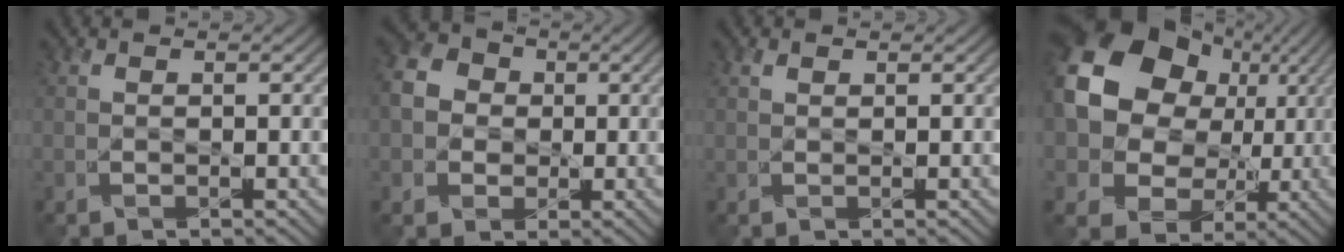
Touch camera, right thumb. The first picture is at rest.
{"total": 6.1, "force": [-0.2, 5.5, 2.8], "torque": [-0.082, -0.001, -0.013]}
{"total": 0.8, "force": [0.6, 0.4, 0.3], "torque": [-0.012, 0.000, 0.012]}
{"total": 17.9, "force": [3.4, 14.9, 9.4], "torque": [-0.221, 0.009, 0.067]}